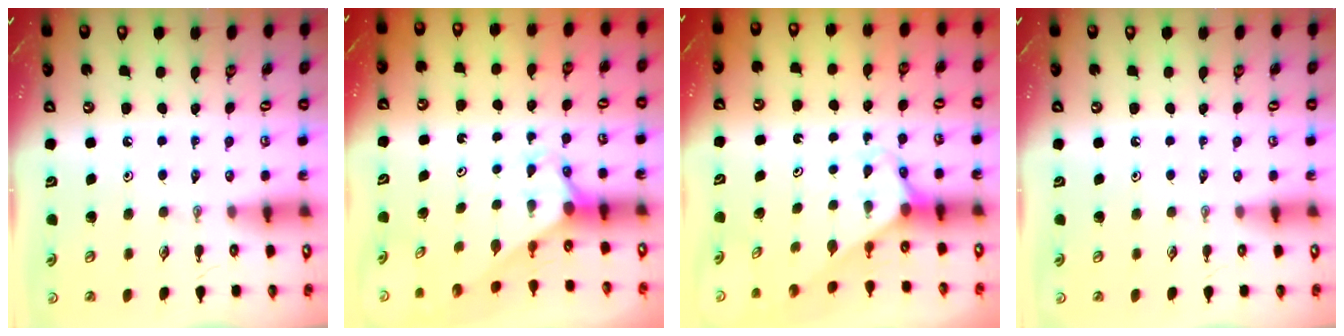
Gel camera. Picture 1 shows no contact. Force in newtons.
{"total": 2.7, "press": 2.7, "slide": 0.0}
{"total": 2.5, "press": 2.5, "slide": 0.2}
{"total": 0.0}